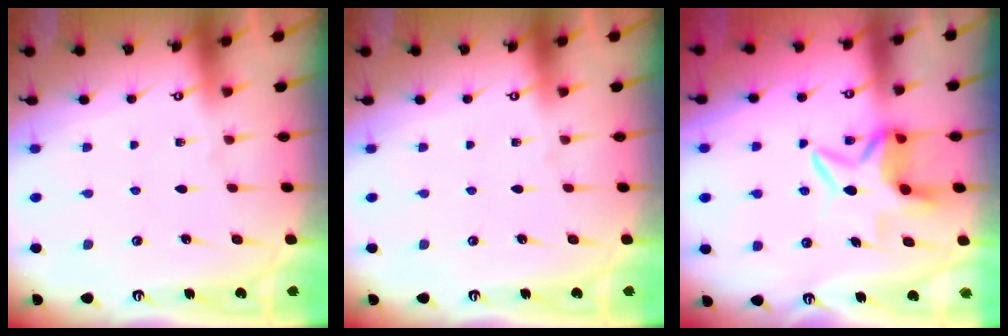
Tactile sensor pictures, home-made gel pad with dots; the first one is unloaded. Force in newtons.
{"total": 0.0}
{"total": 8.3, "press": 8.1, "slide": 1.4}